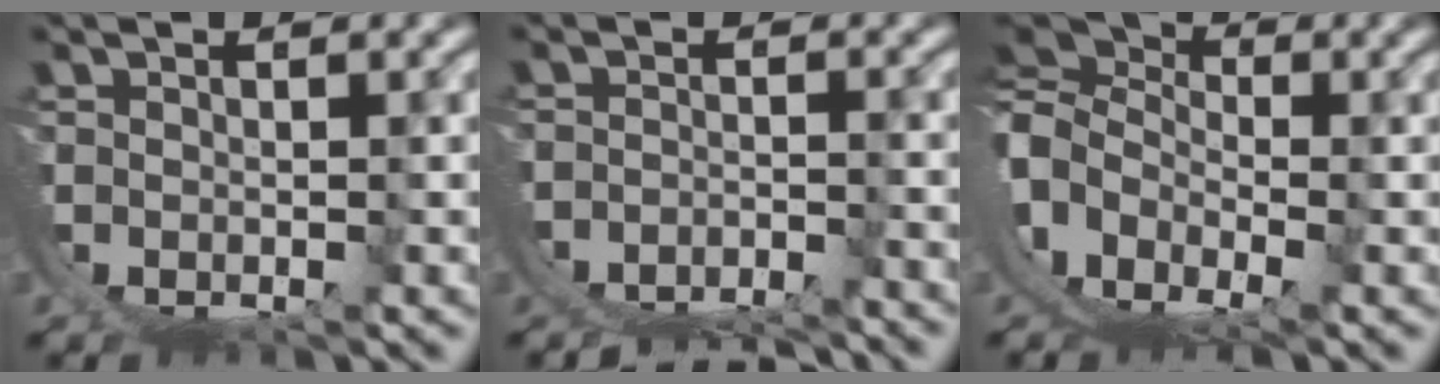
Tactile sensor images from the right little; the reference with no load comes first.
{"total": 5.7, "force": [-5.6, 0.2, 1.1], "torque": [-0.008, -0.024, -0.083]}
{"total": 12.5, "force": [-2.0, 10.5, 6.5], "torque": [-0.158, -0.033, -0.042]}